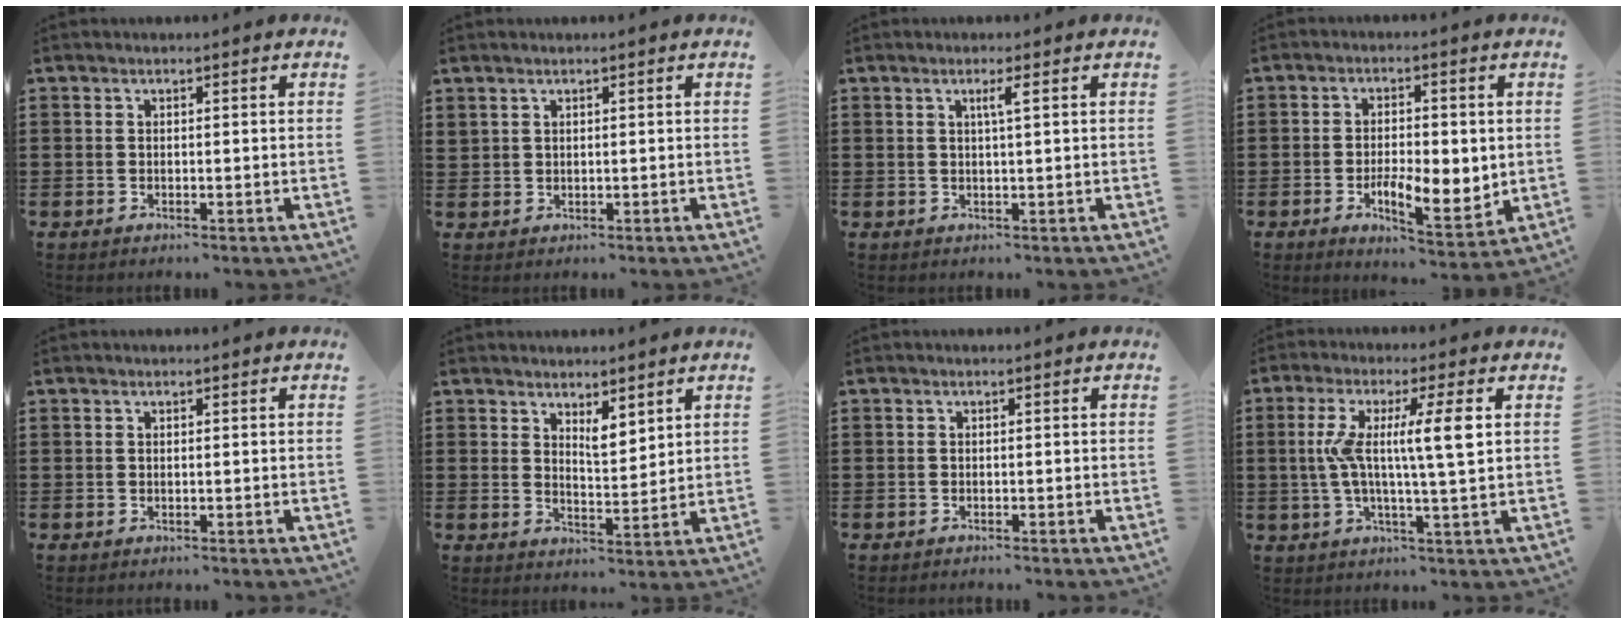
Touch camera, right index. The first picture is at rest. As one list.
[{"total": 1.2, "force": [1.0, 0.5, 0.3], "torque": [-0.009, 0.000, 0.019]}, {"total": 1.8, "force": [0.6, -0.1, 1.7], "torque": [-0.032, 0.000, 0.007]}, {"total": 6.9, "force": [-1.5, 3.0, 6.0], "torque": [-0.108, 0.001, -0.024]}, {"total": 0.0}, {"total": 3.5, "force": [3.1, 0.8, 1.4], "torque": [-0.024, -0.009, 0.054]}, {"total": 0.6, "force": [-0.6, -0.1, 0.1], "torque": [-0.003, -0.004, -0.012]}, {"total": 9.0, "force": [1.4, 0.4, 8.9], "torque": [-0.169, -0.003, 0.016]}]